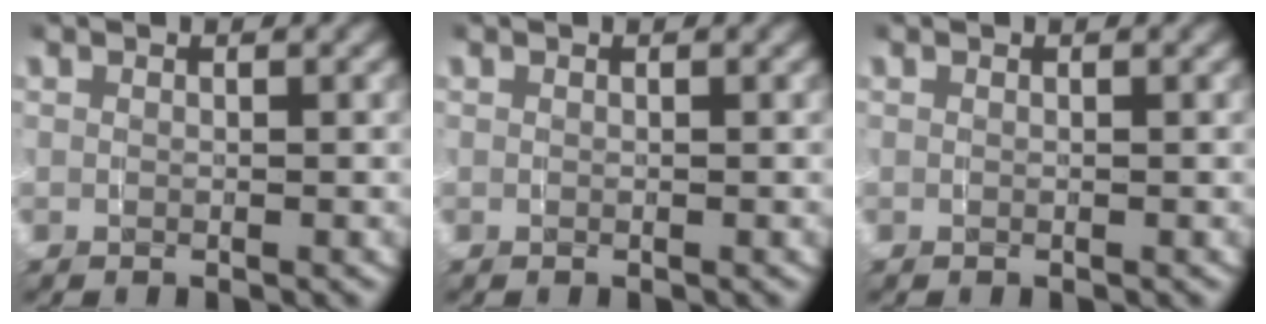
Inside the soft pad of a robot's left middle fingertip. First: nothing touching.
{"total": 0.0}
{"total": 0.0}